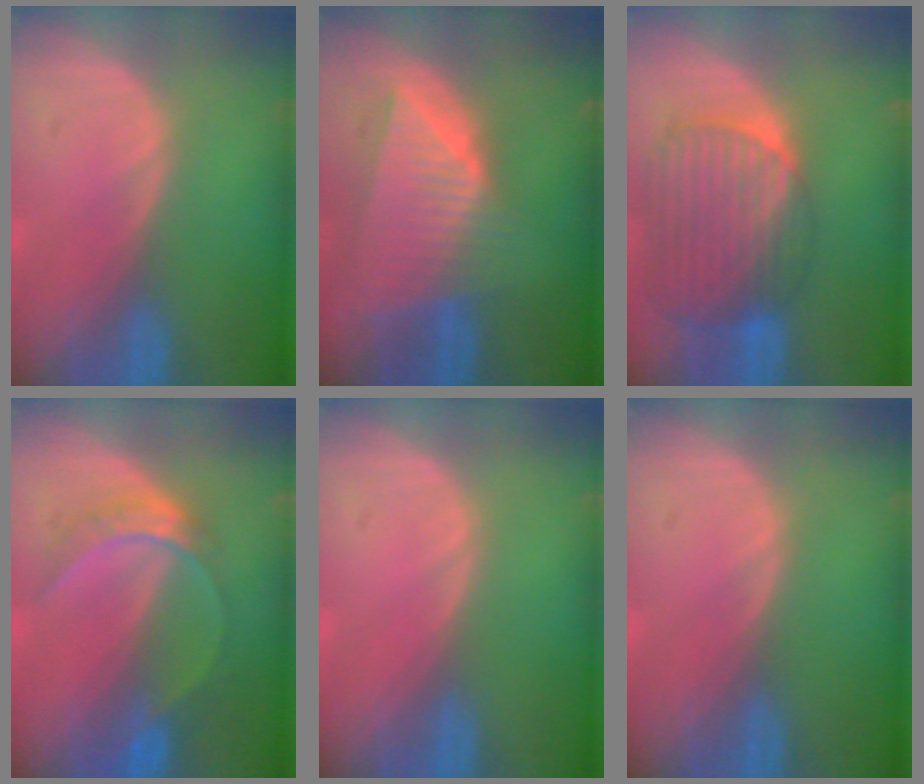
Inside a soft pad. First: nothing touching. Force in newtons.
{"total": 9.2, "press": 8.2, "slide": 4.2}
{"total": 10.7, "press": 9.2, "slide": 5.5}
{"total": 6.5, "press": 5.6, "slide": 3.4}
{"total": 0.0}
{"total": 0.0}